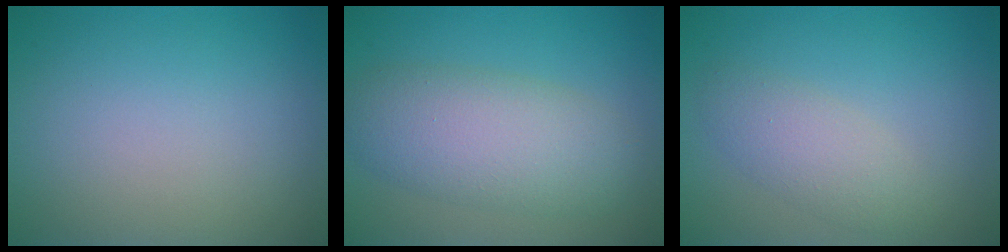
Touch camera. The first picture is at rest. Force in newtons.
{"total": 6.2, "press": 6.2, "slide": 0.4}
{"total": 2.8, "press": 2.8, "slide": 0.1}